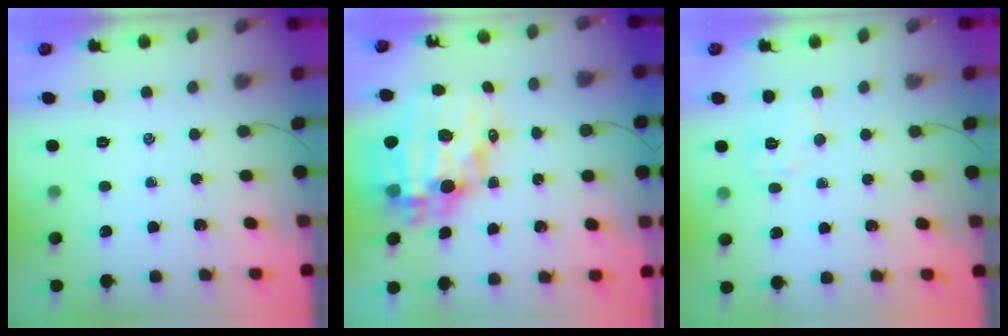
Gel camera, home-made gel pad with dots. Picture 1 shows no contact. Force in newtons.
{"total": 17.7, "press": 17.2, "slide": 4.3}
{"total": 5.9, "press": 5.8, "slide": 1.2}